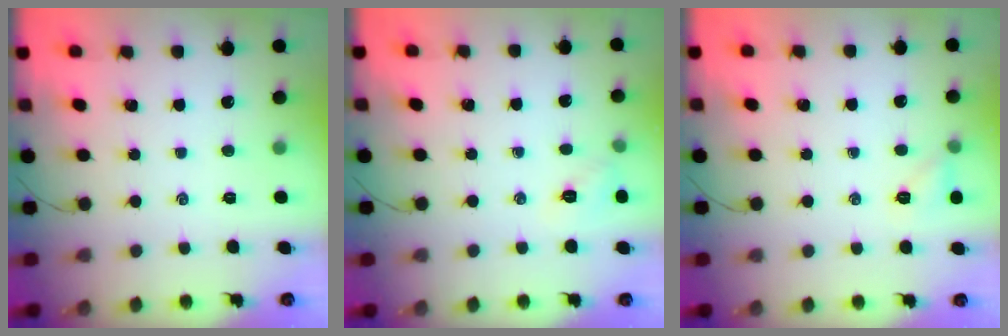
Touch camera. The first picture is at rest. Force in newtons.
{"total": 6.3, "press": 6.1, "slide": 1.5}
{"total": 6.6, "press": 6.4, "slide": 1.5}